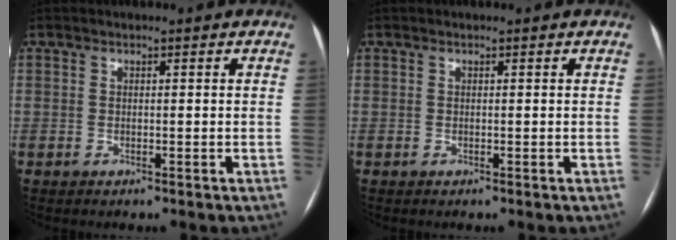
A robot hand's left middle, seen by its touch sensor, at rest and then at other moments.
{"total": 0.0}